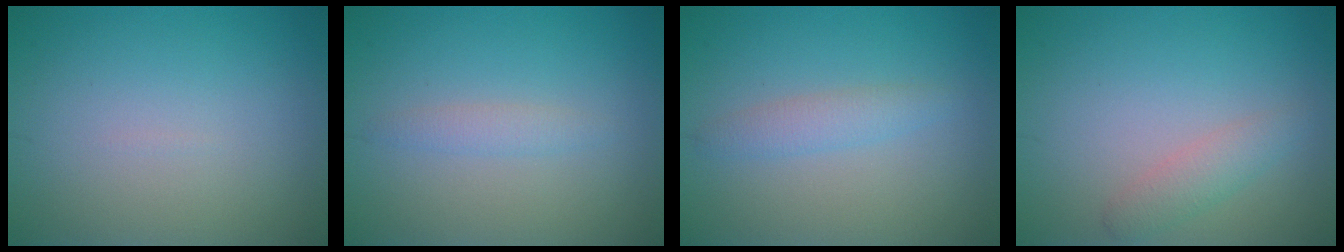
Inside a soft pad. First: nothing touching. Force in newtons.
{"total": 1.3, "press": 1.3, "slide": 0.2}
{"total": 1.8, "press": 1.8, "slide": 0.1}
{"total": 1.9, "press": 1.9, "slide": 0.0}